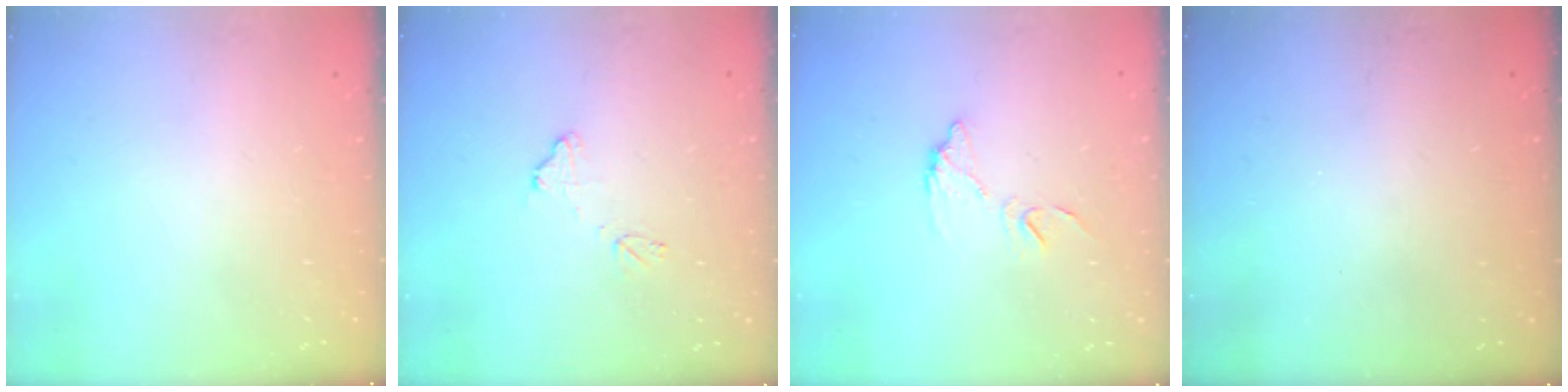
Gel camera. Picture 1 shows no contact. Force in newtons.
{"total": 9.3, "press": 9.3, "slide": 0.6}
{"total": 7.6, "press": 7.6, "slide": 0.1}
{"total": 3.2, "press": 3.2, "slide": 0.1}